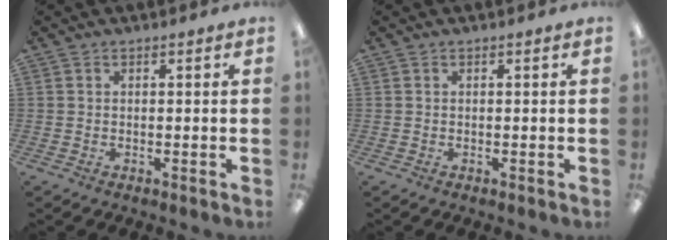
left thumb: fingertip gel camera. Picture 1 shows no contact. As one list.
[{"total": 0.0}]